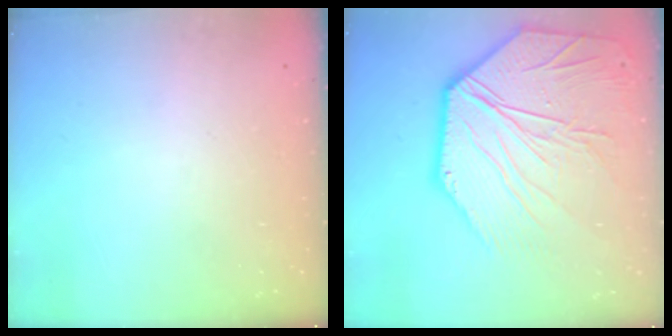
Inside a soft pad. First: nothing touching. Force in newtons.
{"total": 15.4, "press": 15.3, "slide": 2.2}